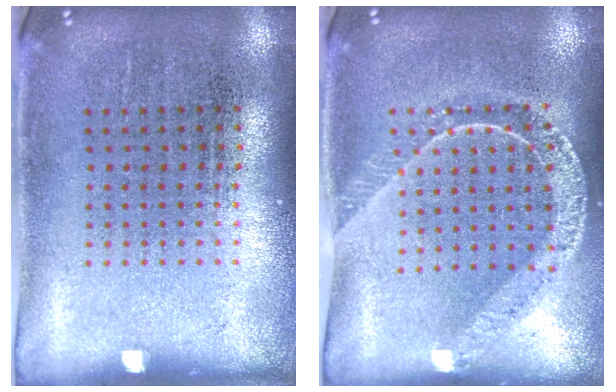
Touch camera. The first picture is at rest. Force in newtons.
{"total": 1.7, "press": 1.6, "slide": 0.5}